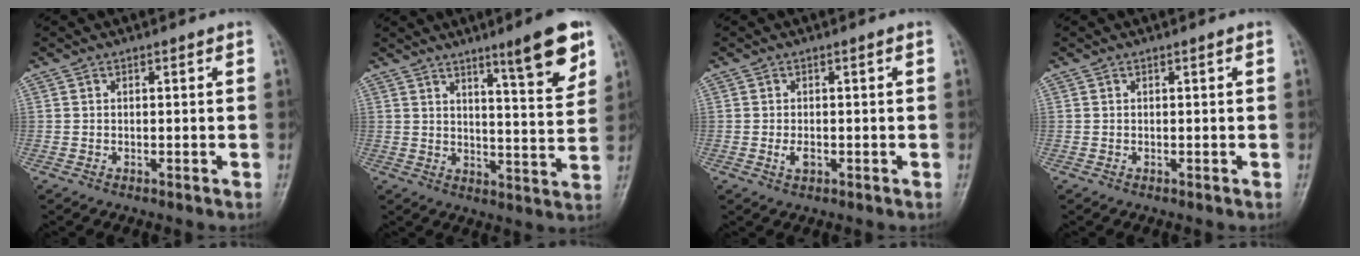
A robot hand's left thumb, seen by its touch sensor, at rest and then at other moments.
{"total": 11.5, "force": [7.0, 1.6, 9.0], "torque": [-0.115, -0.043, 0.100]}
{"total": 1.9, "force": [-0.5, 0.9, 1.6], "torque": [-0.031, 0.002, -0.006]}
{"total": 0.0}